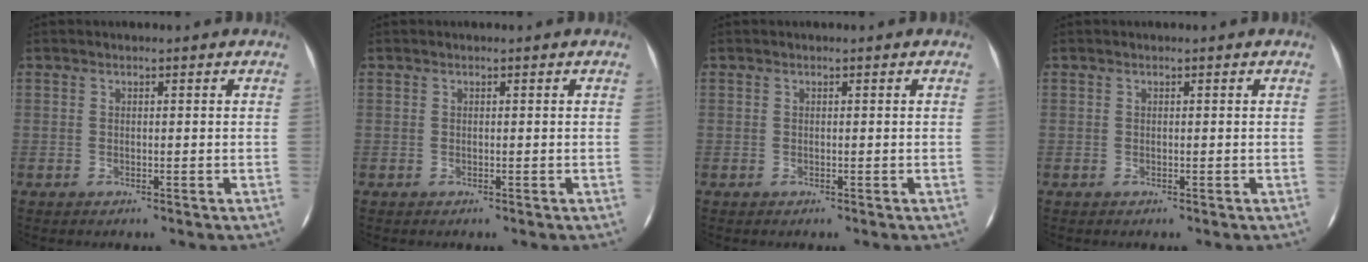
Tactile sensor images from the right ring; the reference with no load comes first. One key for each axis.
{"total": 0.0}
{"total": 0.0}
{"total": 0.0}